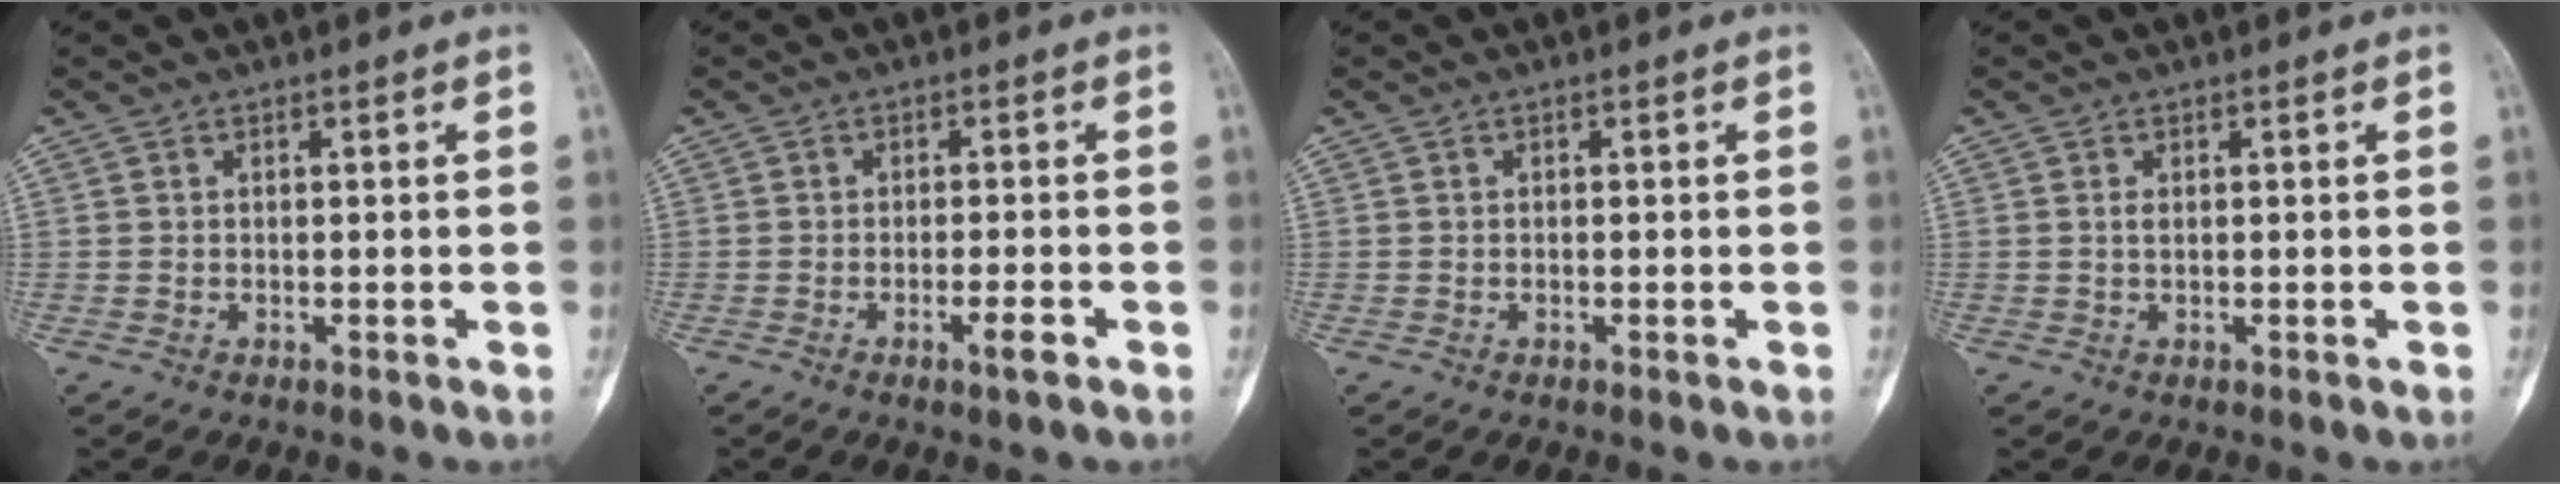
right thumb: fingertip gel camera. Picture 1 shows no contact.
{"total": 2.8, "force": [-1.5, 0.3, 2.3], "torque": [-0.039, 0.004, -0.026]}
{"total": 0.0}
{"total": 0.8, "force": [0.1, 0.3, 0.7], "torque": [-0.017, -0.001, 0.003]}